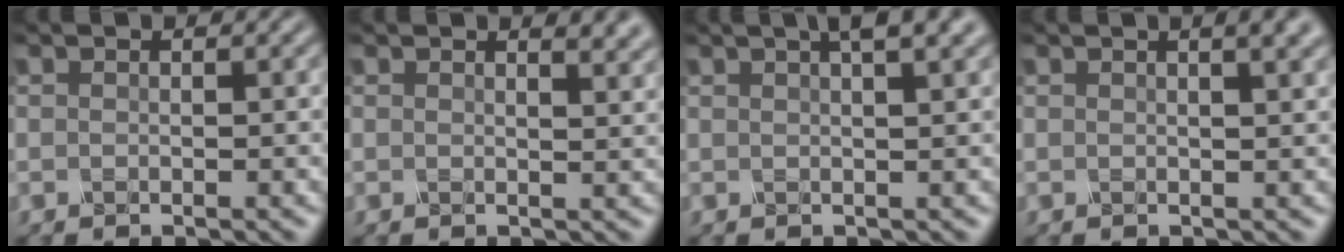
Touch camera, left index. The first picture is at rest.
{"total": 3.5, "force": [2.6, 1.4, 2.0], "torque": [-0.009, 0.016, 0.020]}
{"total": 4.9, "force": [2.9, 1.6, 3.7], "torque": [-0.031, 0.020, 0.015]}
{"total": 4.3, "force": [2.3, 1.7, 3.2], "torque": [-0.020, 0.020, 0.003]}